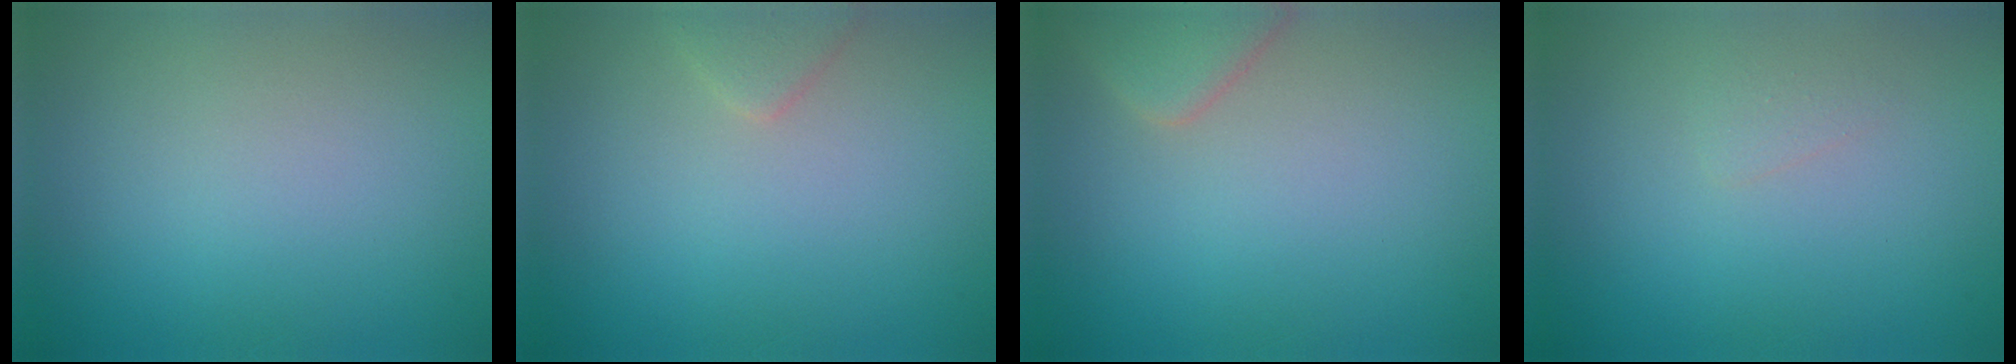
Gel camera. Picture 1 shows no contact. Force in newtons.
{"total": 1.3, "press": 1.3, "slide": 0.1}
{"total": 3.0, "press": 3.0, "slide": 0.3}
{"total": 0.7, "press": 0.7, "slide": 0.0}